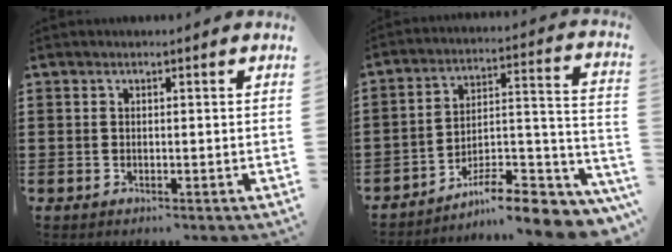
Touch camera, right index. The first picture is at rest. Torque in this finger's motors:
{"motor_torque": [1.10, 1.04, 0.44, 0.09]}